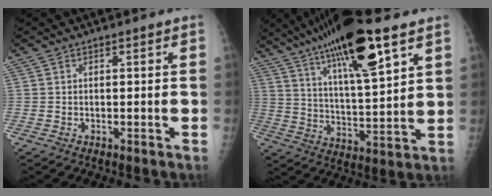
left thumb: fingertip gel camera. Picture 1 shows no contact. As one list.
[{"total": 21.3, "force": [12.7, 4.5, 16.5], "torque": [-0.277, -0.039, 0.220]}]